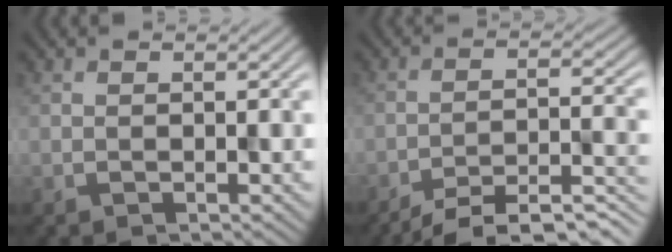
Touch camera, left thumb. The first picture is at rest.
{"total": 8.2, "force": [-6.5, 1.5, 4.8], "torque": [-0.086, -0.001, -0.097]}